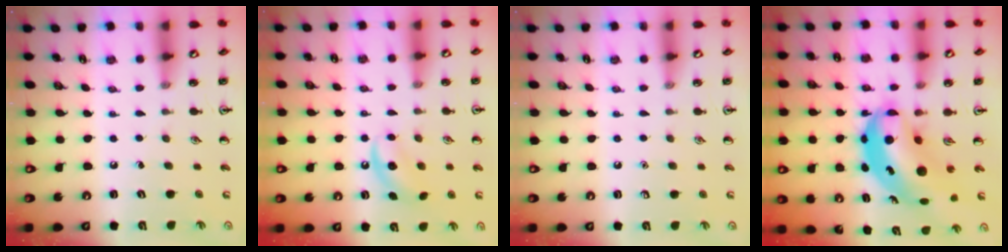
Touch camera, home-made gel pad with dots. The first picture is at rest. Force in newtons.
{"total": 6.0, "press": 5.7, "slide": 1.6}
{"total": 0.0}
{"total": 9.3, "press": 9.0, "slide": 2.4}